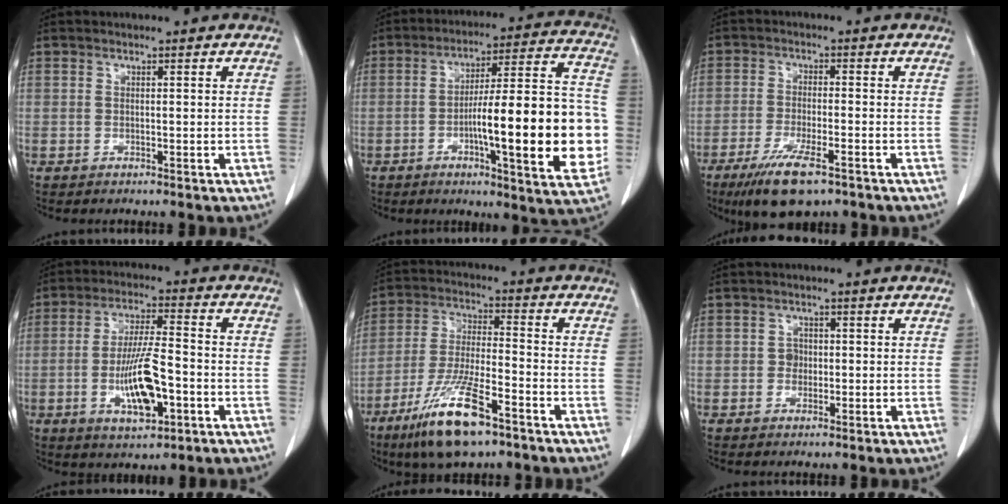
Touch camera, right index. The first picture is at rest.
{"total": 21.1, "force": [-3.9, 3.0, 20.6], "torque": [-0.248, 0.025, -0.050]}
{"total": 8.8, "force": [-5.6, 1.8, 6.5], "torque": [-0.119, -0.020, -0.092]}
{"total": 10.4, "force": [-3.0, 2.5, 9.7], "torque": [-0.185, -0.003, -0.050]}
{"total": 13.5, "force": [-8.4, 2.4, 10.3], "torque": [-0.208, -0.028, -0.151]}
{"total": 1.6, "force": [-0.1, 1.4, 0.7], "torque": [-0.009, 0.004, -0.003]}